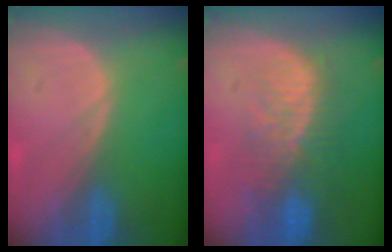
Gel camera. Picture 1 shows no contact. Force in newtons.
{"total": 10.1, "press": 8.5, "slide": 5.6}